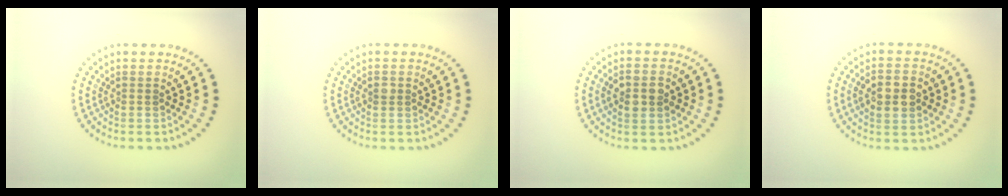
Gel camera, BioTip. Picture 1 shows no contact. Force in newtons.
{"total": 0.8, "press": 0.8, "slide": 0.1}
{"total": 2.9, "press": 2.9, "slide": 0.2}
{"total": 3.8, "press": 3.8, "slide": 0.1}